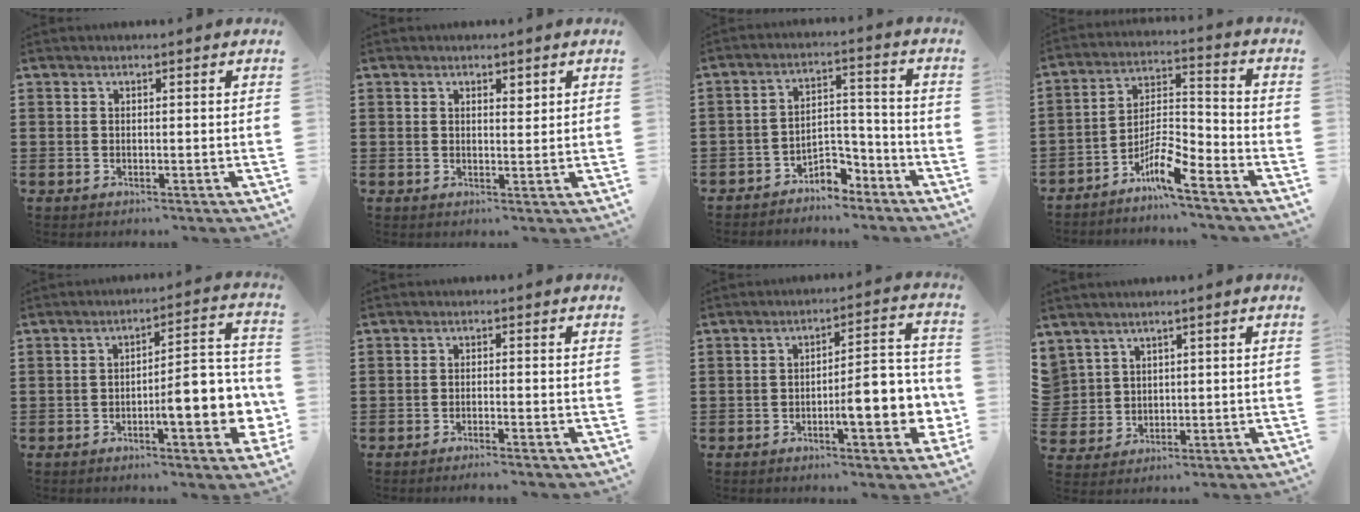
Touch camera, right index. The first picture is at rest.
{"total": 1.4, "force": [1.0, 0.7, 0.8], "torque": [-0.008, 0.001, 0.015]}
{"total": 4.8, "force": [-4.2, 1.9, 1.2], "torque": [-0.024, 0.013, -0.085]}
{"total": 7.3, "force": [-5.7, 1.3, 4.4], "torque": [-0.093, 0.004, -0.109]}
{"total": 9.7, "force": [-2.8, 2.9, 8.8], "torque": [-0.112, -0.019, -0.049]}
{"total": 1.4, "force": [-1.3, -0.3, 0.5], "torque": [-0.008, 0.001, -0.027]}
{"total": 9.2, "force": [-2.6, 2.7, 8.4], "torque": [-0.112, -0.013, -0.045]}
{"total": 3.1, "force": [1.7, 2.6, -0.3], "torque": [-0.011, 0.010, 0.032]}